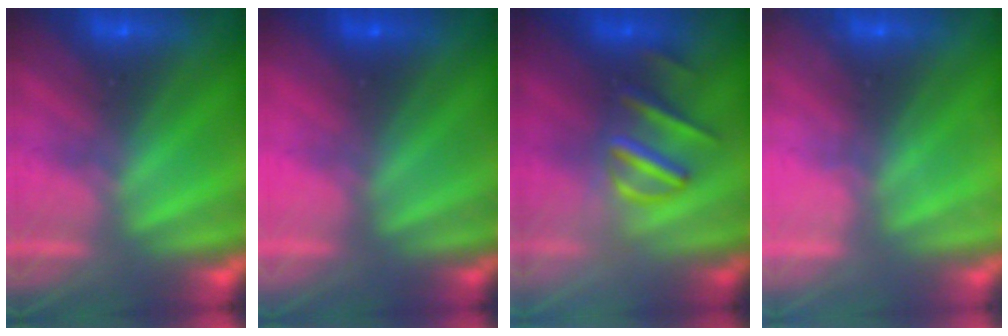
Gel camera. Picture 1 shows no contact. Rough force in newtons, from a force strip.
{"total": 2.9}
{"total": 3.0}
{"total": 2.3}